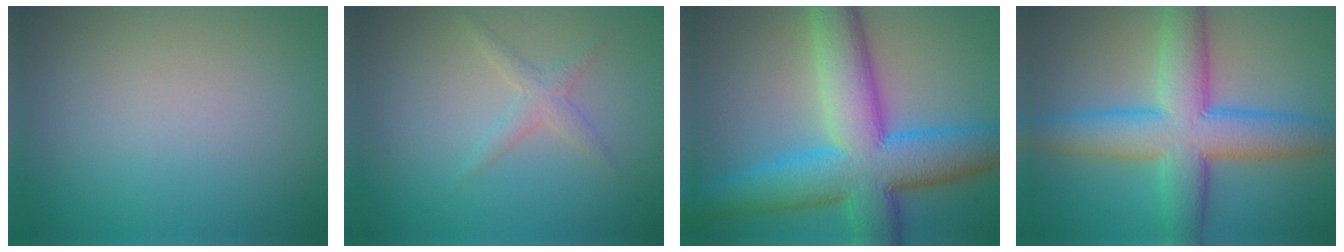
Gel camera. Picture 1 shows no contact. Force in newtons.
{"total": 1.5, "press": 1.5, "slide": 0.1}
{"total": 11.9, "press": 11.9, "slide": 0.2}
{"total": 8.9, "press": 8.9, "slide": 0.2}